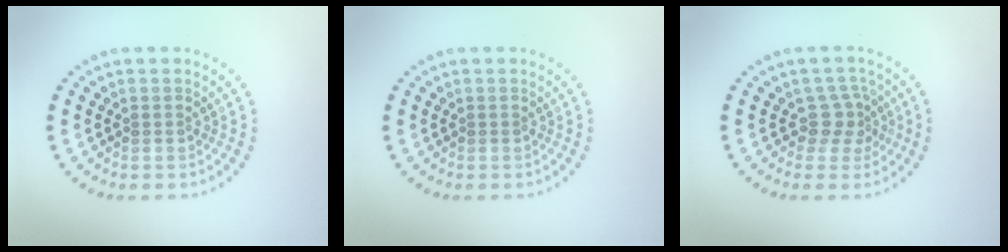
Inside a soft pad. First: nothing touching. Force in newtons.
{"total": 0.0}
{"total": 2.3, "press": 1.6, "slide": 1.6}